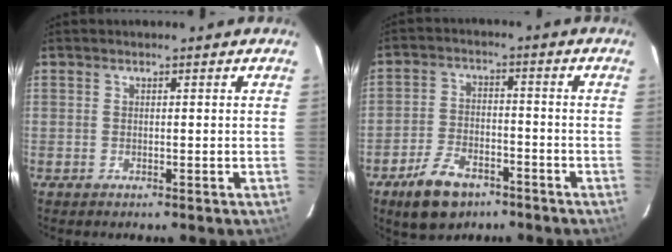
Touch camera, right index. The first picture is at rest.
{"total": 9.7, "force": [-6.4, 5.3, 5.1], "torque": [-0.122, 0.006, -0.105]}